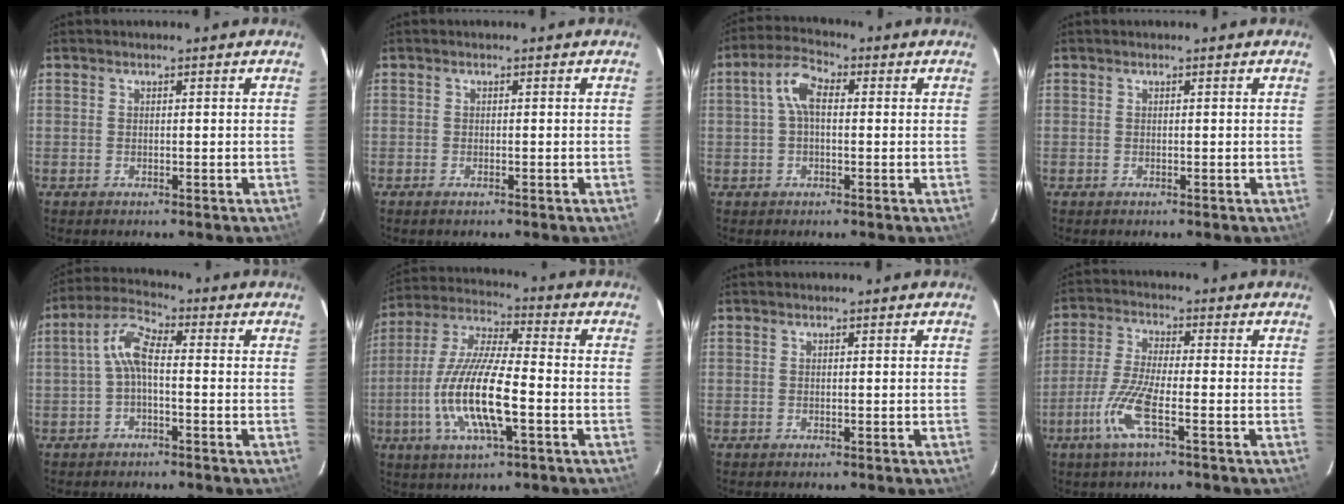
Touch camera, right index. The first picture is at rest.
{"total": 0.7, "force": [-0.5, 0.2, 0.5], "torque": [-0.009, -0.001, -0.011]}
{"total": 5.7, "force": [0.5, 2.9, 4.9], "torque": [-0.100, 0.022, 0.009]}
{"total": 0.0}
{"total": 5.6, "force": [-0.8, 2.0, 5.2], "torque": [-0.118, 0.022, -0.021]}
{"total": 15.4, "force": [-4.2, 3.4, 14.4], "torque": [-0.297, -0.008, -0.084]}
{"total": 0.0}
{"total": 8.7, "force": [-3.8, 1.0, 7.8], "torque": [-0.173, -0.006, -0.076]}